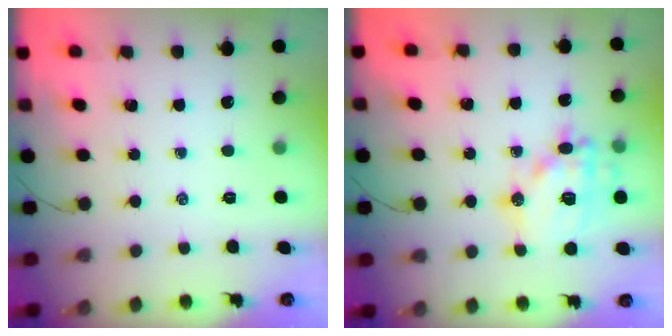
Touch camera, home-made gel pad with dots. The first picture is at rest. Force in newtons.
{"total": 16.1, "press": 16.0, "slide": 2.0}